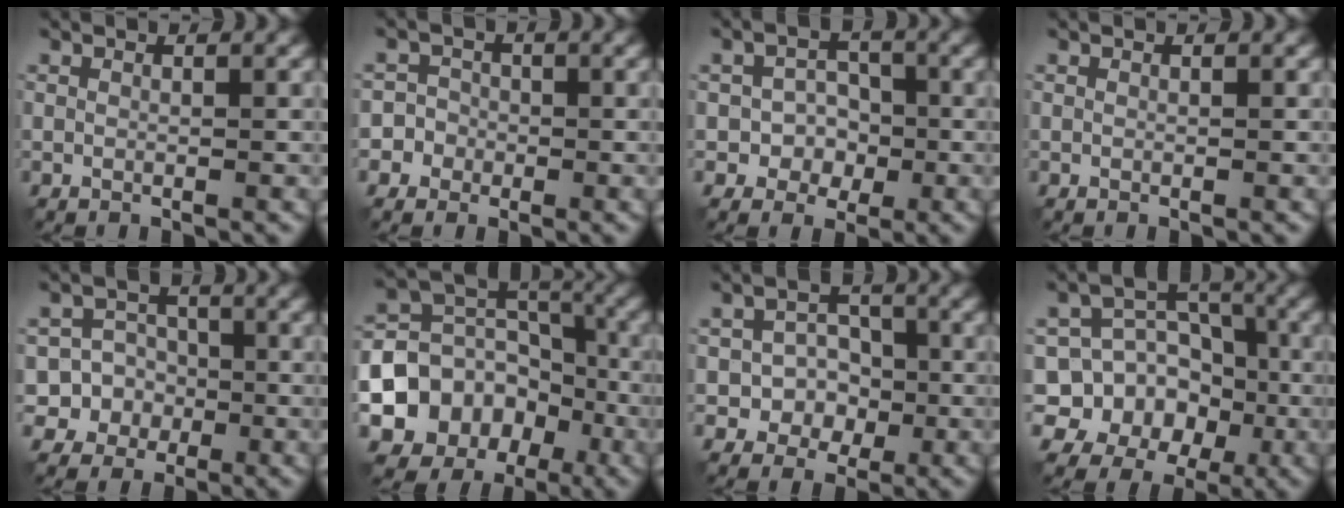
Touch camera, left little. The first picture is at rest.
{"total": 3.8, "force": [-1.7, 3.4, 0.3], "torque": [0.023, 0.005, -0.046]}
{"total": 3.3, "force": [-0.9, 2.9, 1.3], "torque": [-0.001, 0.005, -0.028]}
{"total": 0.0}
{"total": 5.8, "force": [-1.8, 5.5, 0.7], "torque": [0.008, 0.011, -0.045]}
{"total": 9.5, "force": [-3.9, 7.8, 3.7], "torque": [-0.064, 0.002, -0.077]}
{"total": 4.2, "force": [-1.2, 3.7, 1.7], "torque": [0.002, 0.008, -0.035]}
{"total": 10.3, "force": [-3.3, 9.3, 3.1], "torque": [-0.051, 0.024, -0.074]}